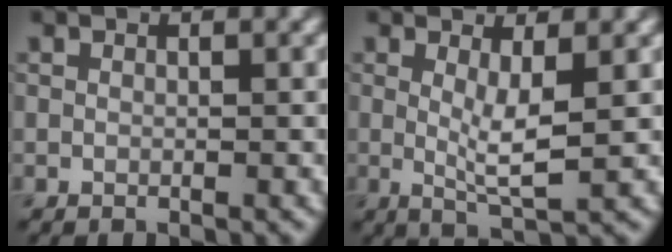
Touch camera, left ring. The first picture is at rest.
{"total": 3.2, "force": [0.2, 0.6, 3.1], "torque": [-0.062, -0.016, 0.010]}